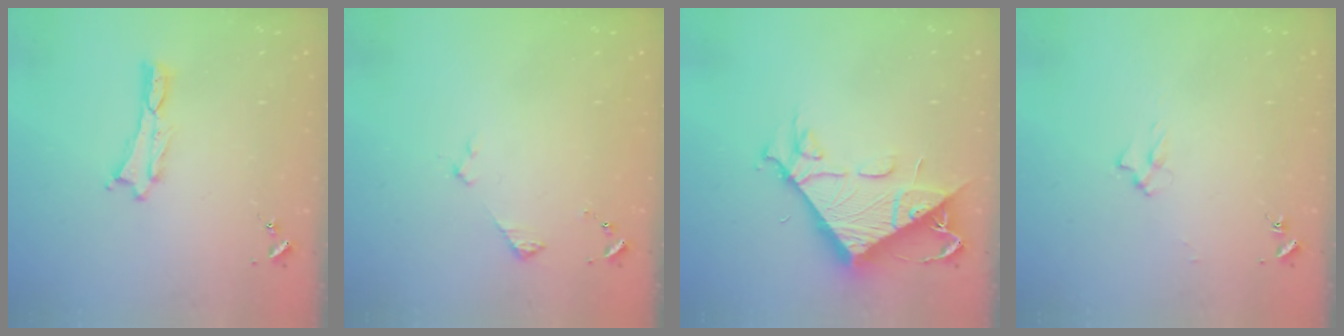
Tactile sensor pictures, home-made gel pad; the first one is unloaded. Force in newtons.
{"total": 2.9, "press": 2.9, "slide": 0.3}
{"total": 11.0, "press": 11.0, "slide": 1.1}
{"total": 2.0, "press": 2.0, "slide": 0.3}